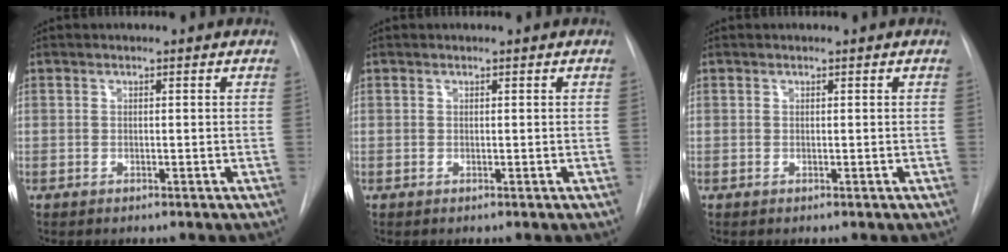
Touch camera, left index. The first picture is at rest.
{"total": 0.0}
{"total": 0.0}